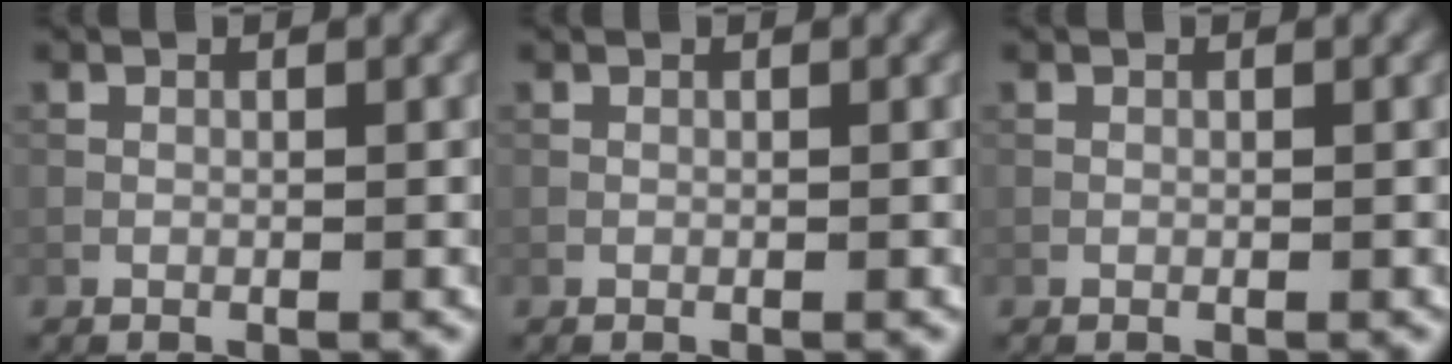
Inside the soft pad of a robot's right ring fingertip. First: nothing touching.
{"total": 0.0}
{"total": 0.0}